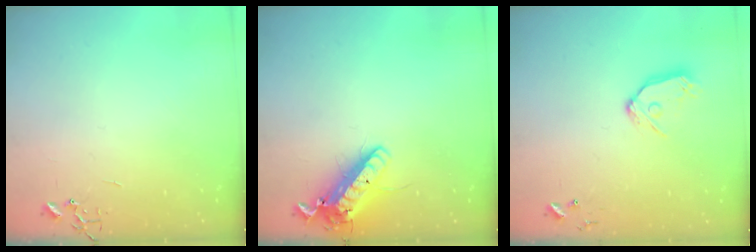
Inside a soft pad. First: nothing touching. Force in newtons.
{"total": 15.3, "press": 15.1, "slide": 2.8}
{"total": 9.6, "press": 9.6, "slide": 1.0}